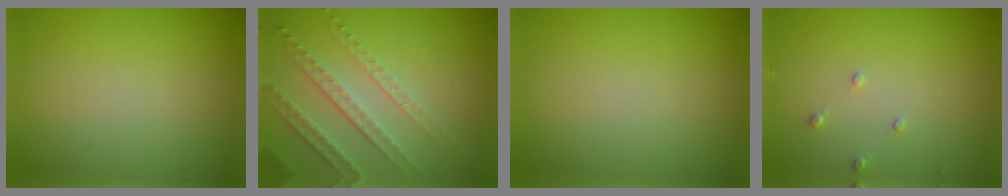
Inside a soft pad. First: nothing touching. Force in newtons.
{"total": 3.4, "press": 3.2, "slide": 1.3}
{"total": 0.0}
{"total": 0.8, "press": 0.8, "slide": 0.2}